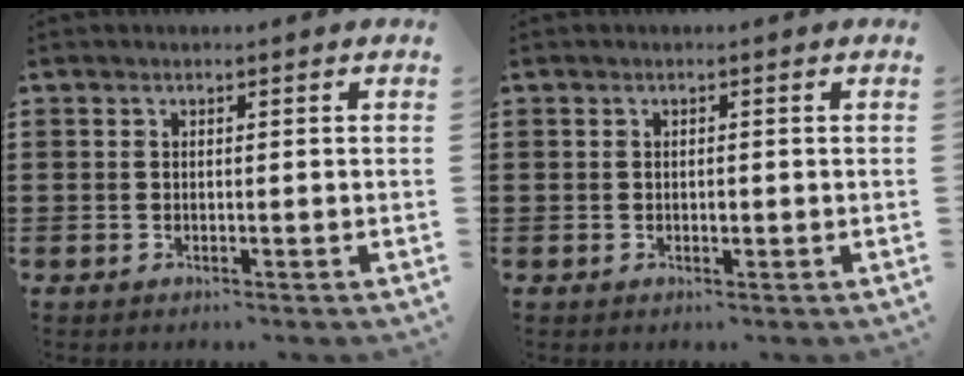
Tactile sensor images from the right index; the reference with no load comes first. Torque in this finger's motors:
{"motor_torque": [-0.19, 0.15, 0.00, 0.00]}